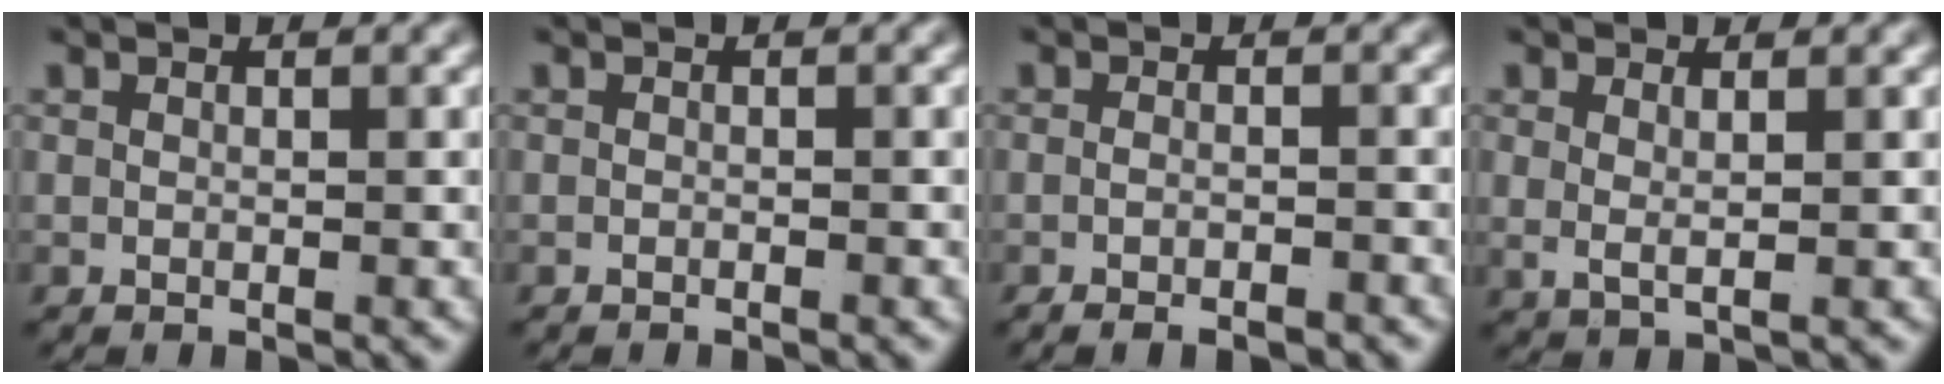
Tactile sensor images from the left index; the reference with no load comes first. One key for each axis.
{"total": 0.6, "fx": -0.5, "fy": -0.3, "fz": 0.0, "tx": -0.004, "ty": -0.003, "tz": -0.007}
{"total": 2.4, "fx": -2.3, "fy": 0.2, "fz": 0.9, "tx": -0.016, "ty": -0.009, "tz": -0.032}
{"total": 1.4, "fx": 0.7, "fy": 0.0, "fz": 1.2, "tx": -0.029, "ty": -0.014, "tz": 0.025}